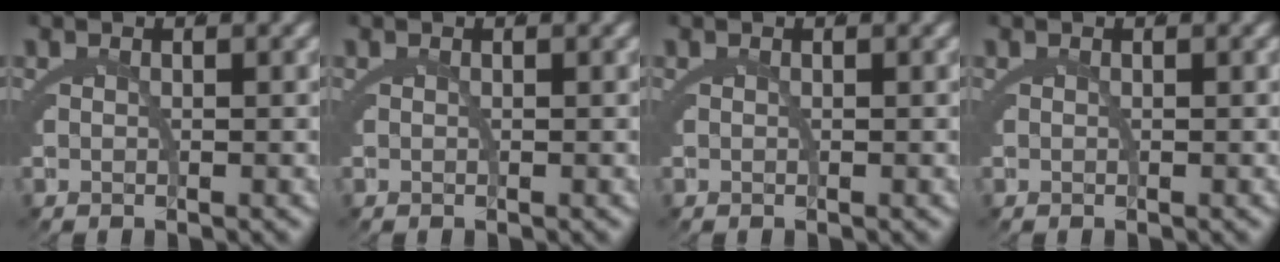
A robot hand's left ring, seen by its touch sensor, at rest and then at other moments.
{"total": 0.0}
{"total": 0.0}
{"total": 0.0}